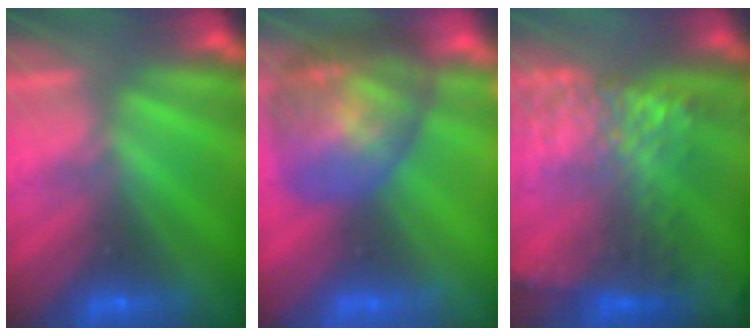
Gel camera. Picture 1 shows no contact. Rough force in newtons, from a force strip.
{"total": 7.2}
{"total": 7.7}